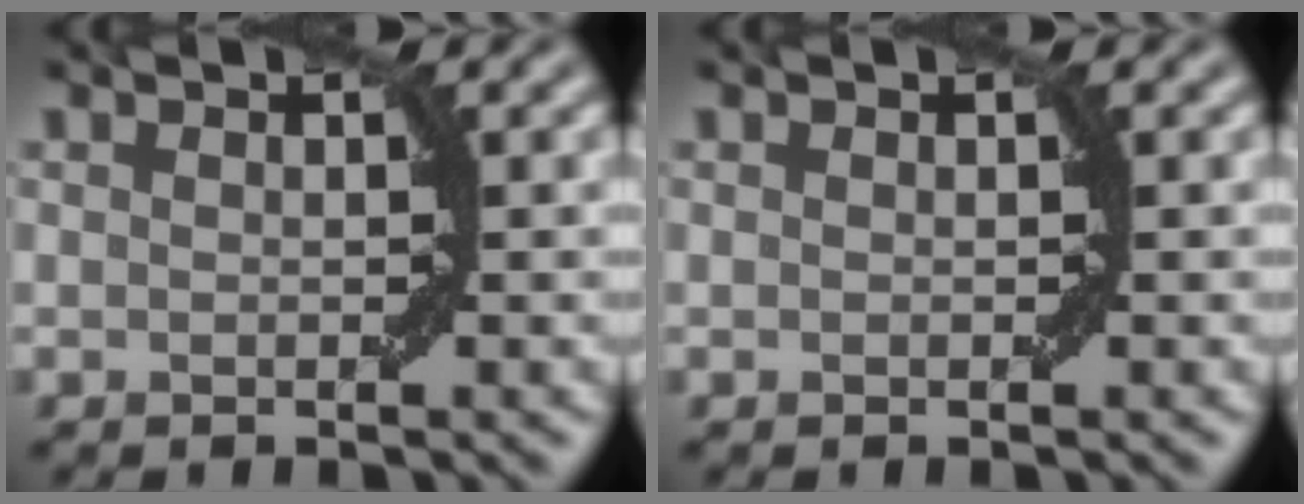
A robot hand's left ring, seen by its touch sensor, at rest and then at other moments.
{"total": 0.0}